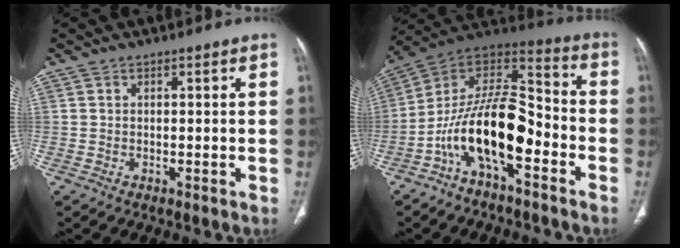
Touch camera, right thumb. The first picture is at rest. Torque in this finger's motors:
{"motor_torque": [2.29, 2.16, 2.00, -0.77, 0.22]}